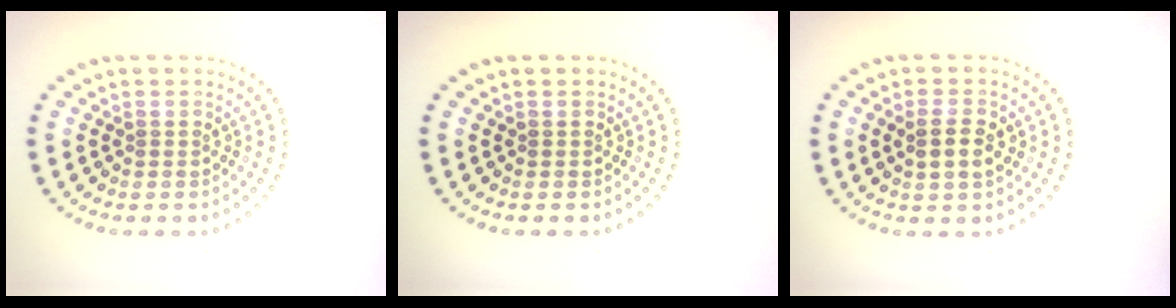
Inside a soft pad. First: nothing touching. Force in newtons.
{"total": 0.0}
{"total": 2.7, "press": 2.6, "slide": 0.5}